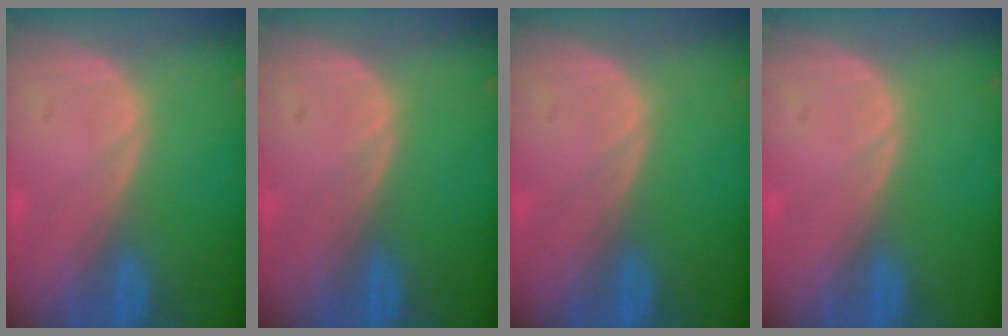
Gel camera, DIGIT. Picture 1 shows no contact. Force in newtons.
{"total": 0.0}
{"total": 0.0}
{"total": 0.0}